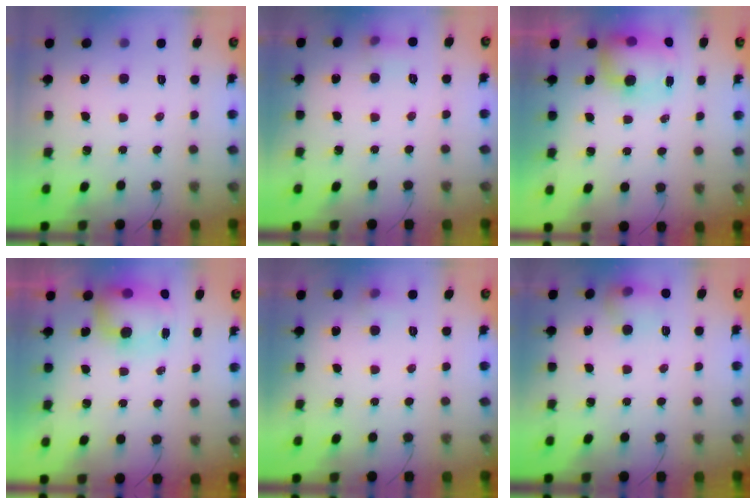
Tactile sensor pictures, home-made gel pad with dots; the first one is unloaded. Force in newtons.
{"total": 6.5, "press": 6.3, "slide": 1.6}
{"total": 8.8, "press": 8.6, "slide": 1.9}
{"total": 8.8, "press": 8.6, "slide": 1.9}
{"total": 3.9, "press": 3.6, "slide": 1.6}
{"total": 9.1, "press": 9.1, "slide": 0.6}